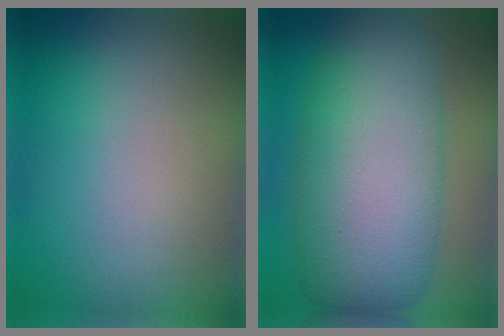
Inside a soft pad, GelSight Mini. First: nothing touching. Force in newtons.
{"total": 10.8, "press": 10.8, "slide": 0.2}